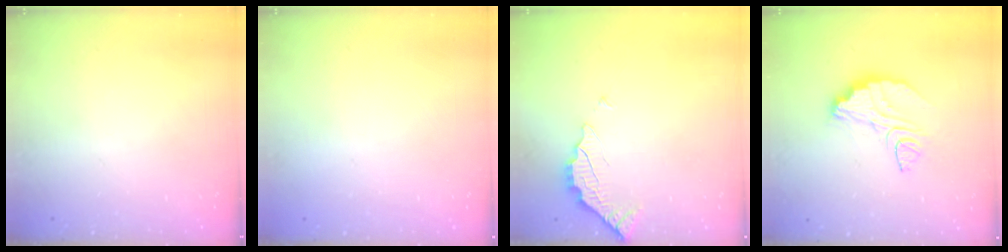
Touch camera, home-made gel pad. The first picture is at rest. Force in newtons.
{"total": 2.2, "press": 2.2, "slide": 0.1}
{"total": 2.4, "press": 2.4, "slide": 0.2}
{"total": 9.3, "press": 9.3, "slide": 0.8}